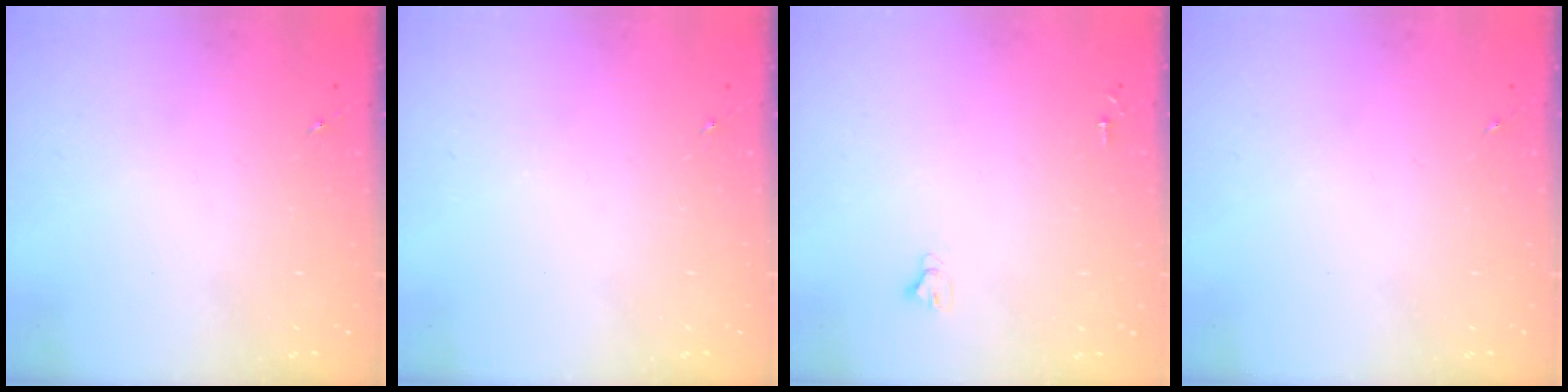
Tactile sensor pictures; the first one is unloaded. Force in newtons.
{"total": 0.0}
{"total": 2.4, "press": 2.4, "slide": 0.2}
{"total": 0.0}